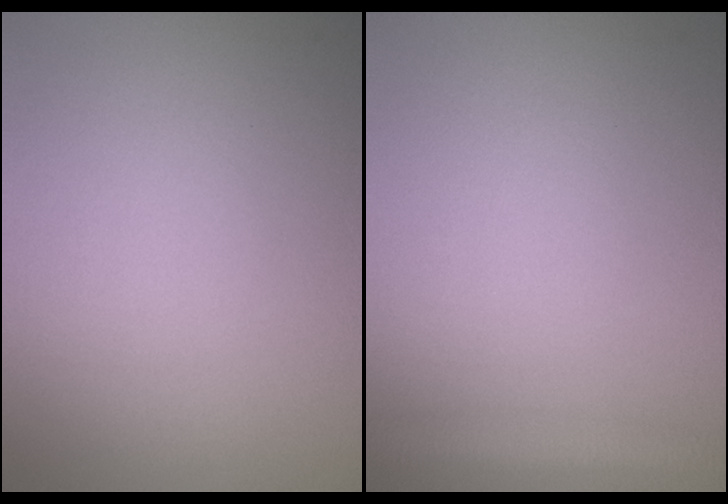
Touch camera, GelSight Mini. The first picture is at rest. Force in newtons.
{"total": 2.7, "press": 2.7, "slide": 0.2}